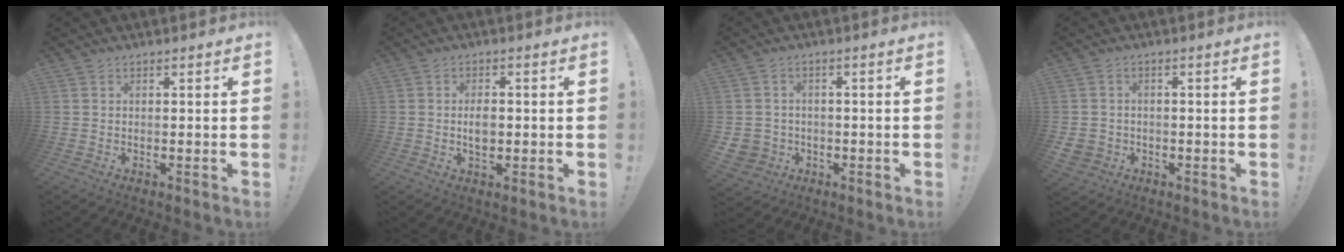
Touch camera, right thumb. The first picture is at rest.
{"total": 3.9, "force": [-0.4, 2.3, 3.0], "torque": [-0.042, -0.004, -0.012]}
{"total": 4.5, "force": [-0.8, 4.3, 1.1], "torque": [-0.028, 0.006, -0.013]}
{"total": 3.4, "force": [-0.7, 3.1, 1.2], "torque": [-0.026, -0.002, -0.015]}